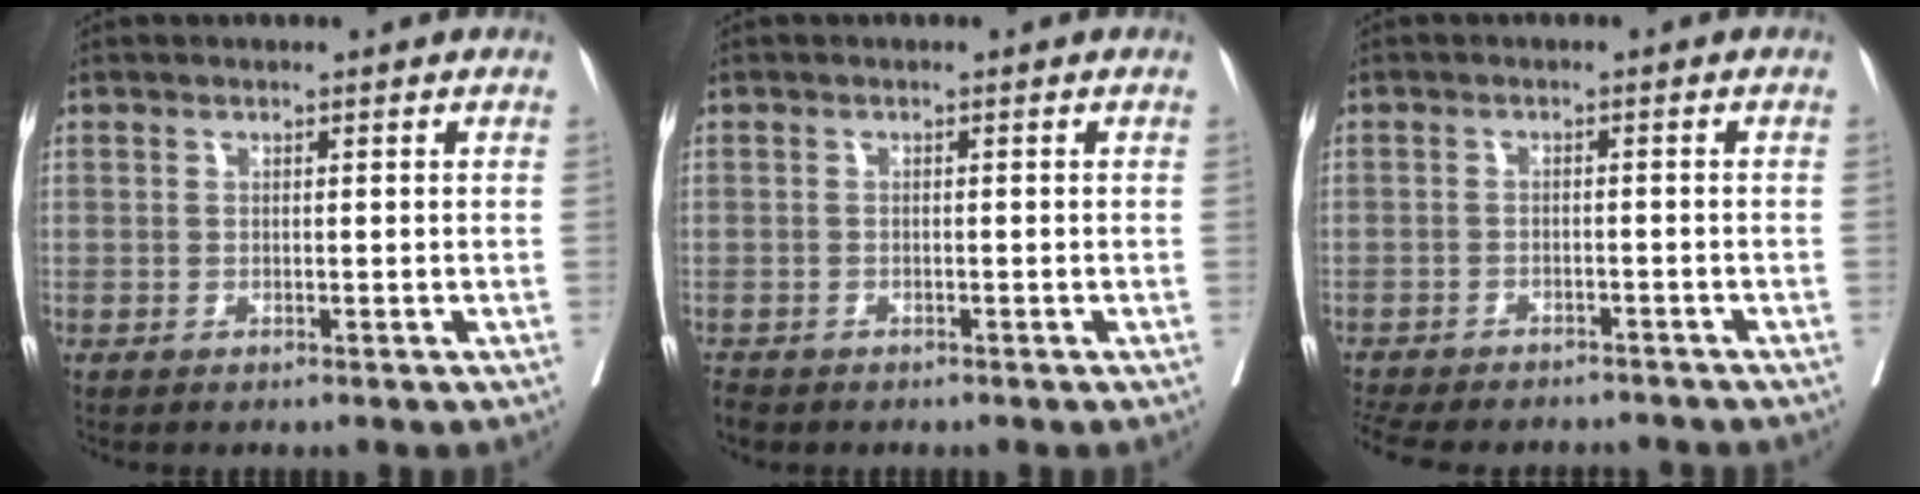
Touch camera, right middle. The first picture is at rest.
{"total": 2.5, "force": [-2.1, 1.2, 0.7], "torque": [-0.013, -0.003, -0.034]}
{"total": 14.6, "force": [-12.9, 4.5, 5.3], "torque": [-0.130, -0.011, -0.171]}